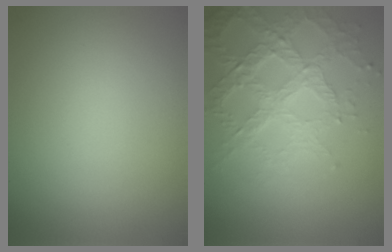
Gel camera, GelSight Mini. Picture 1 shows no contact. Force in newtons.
{"total": 5.1, "press": 4.4, "slide": 2.5}